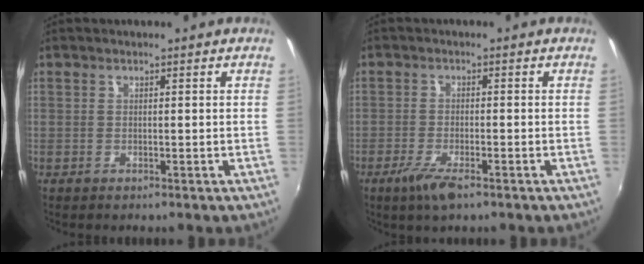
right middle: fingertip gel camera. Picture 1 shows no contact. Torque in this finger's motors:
{"motor_torque": [0.83, -0.93, 0.34, 0.11]}